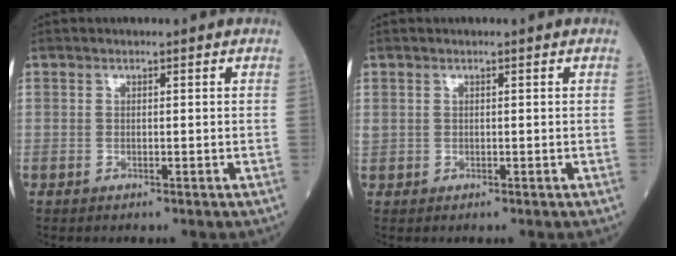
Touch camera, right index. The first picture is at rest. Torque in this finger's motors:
{"motor_torque": [0.46, -0.34, 0.29, 0.07]}